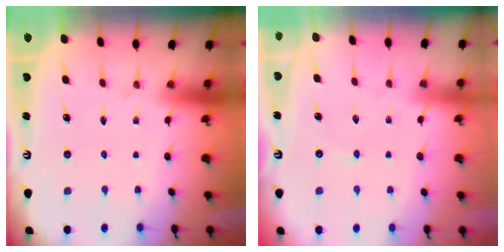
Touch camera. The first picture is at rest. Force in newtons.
{"total": 1.2, "press": 1.2, "slide": 0.2}